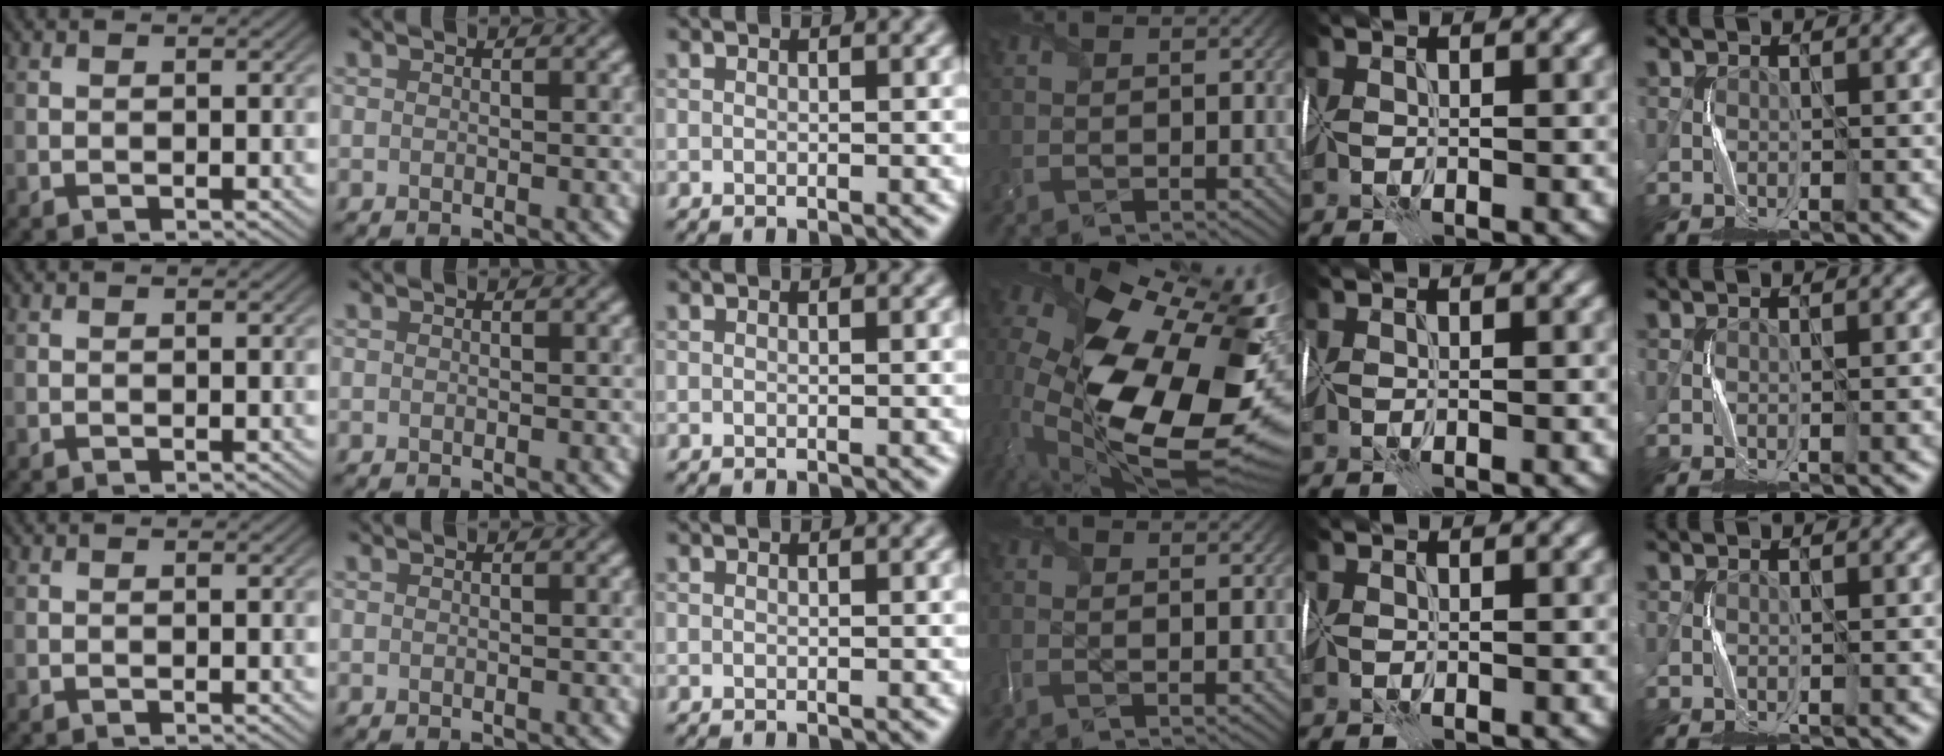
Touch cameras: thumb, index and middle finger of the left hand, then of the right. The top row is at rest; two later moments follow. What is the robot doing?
{"motion": "wrap", "object": "cellophane"}